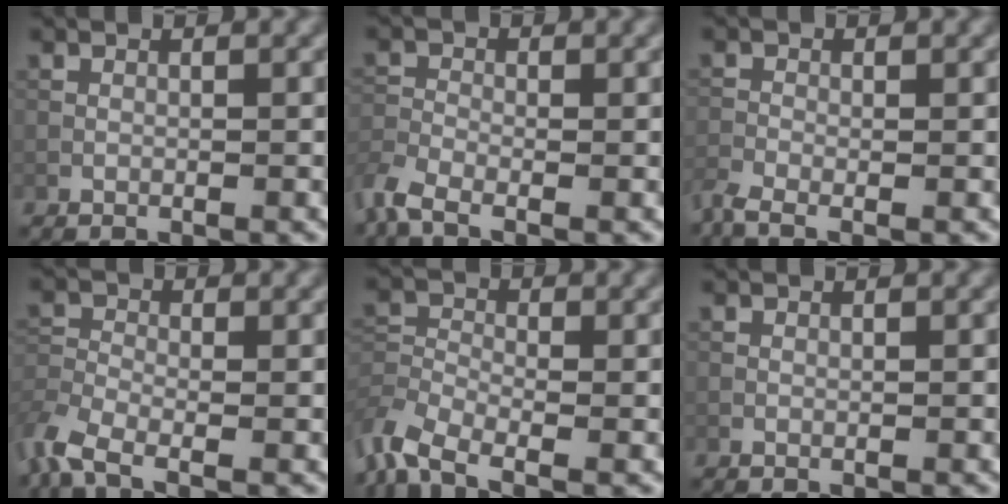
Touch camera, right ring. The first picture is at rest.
{"total": 3.4, "force": [-2.6, 1.1, 1.9], "torque": [-0.048, -0.013, -0.069]}
{"total": 2.2, "force": [-1.8, 0.5, 1.2], "torque": [-0.033, -0.013, -0.048]}
{"total": 4.3, "force": [-3.0, 1.7, 2.5], "torque": [-0.063, -0.012, -0.077]}
{"total": 4.9, "force": [-3.4, 2.2, 2.8], "torque": [-0.063, -0.008, -0.081]}
{"total": 0.0}